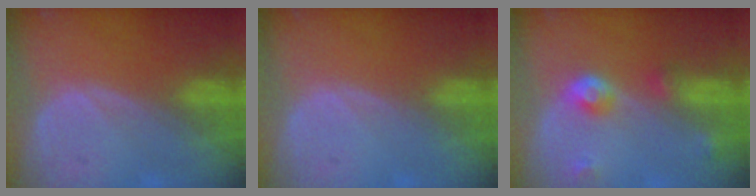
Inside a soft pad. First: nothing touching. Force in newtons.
{"total": 0.0}
{"total": 4.9, "press": 4.4, "slide": 2.1}